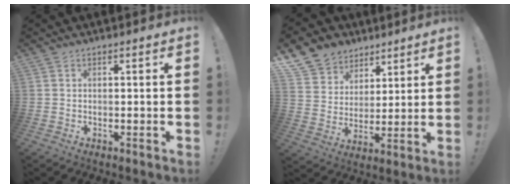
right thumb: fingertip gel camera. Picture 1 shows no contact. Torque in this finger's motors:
{"motor_torque": [0.12, 0.19, 0.30, 0.31, 0.00]}